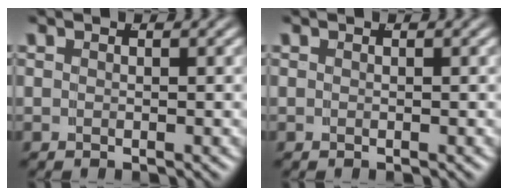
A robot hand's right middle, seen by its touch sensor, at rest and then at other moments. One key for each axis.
{"total": 0.0}